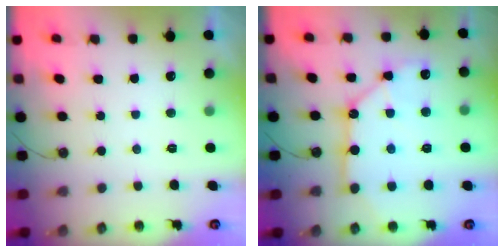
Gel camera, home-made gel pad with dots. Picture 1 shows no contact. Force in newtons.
{"total": 11.7, "press": 11.6, "slide": 1.5}